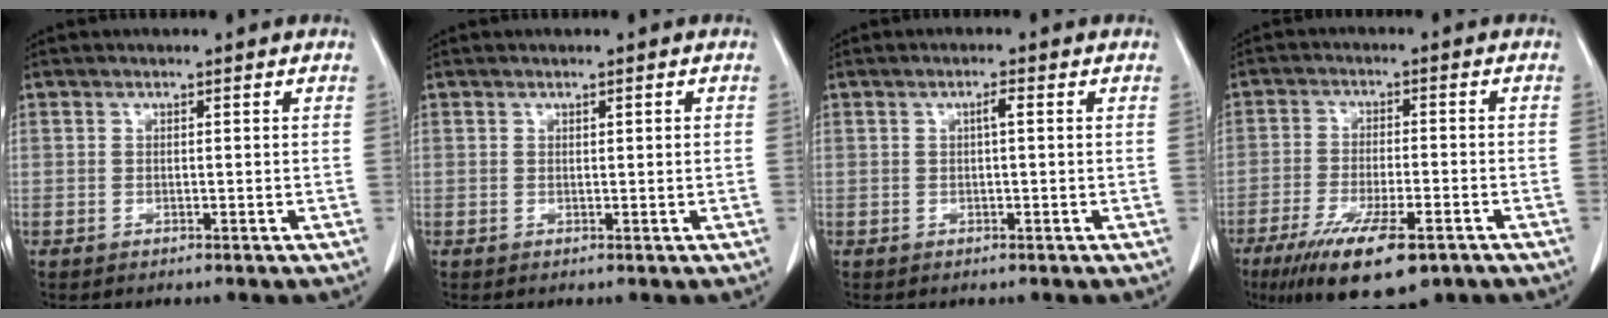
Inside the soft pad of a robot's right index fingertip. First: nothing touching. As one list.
[{"total": 0.7, "force": [0.2, 0.1, 0.7], "torque": [-0.013, 0.001, 0.004]}, {"total": 1.3, "force": [0.2, 0.1, 1.3], "torque": [-0.023, 0.004, 0.003]}, {"total": 13.4, "force": [-8.5, 3.2, 9.9], "torque": [-0.169, -0.029, -0.135]}]